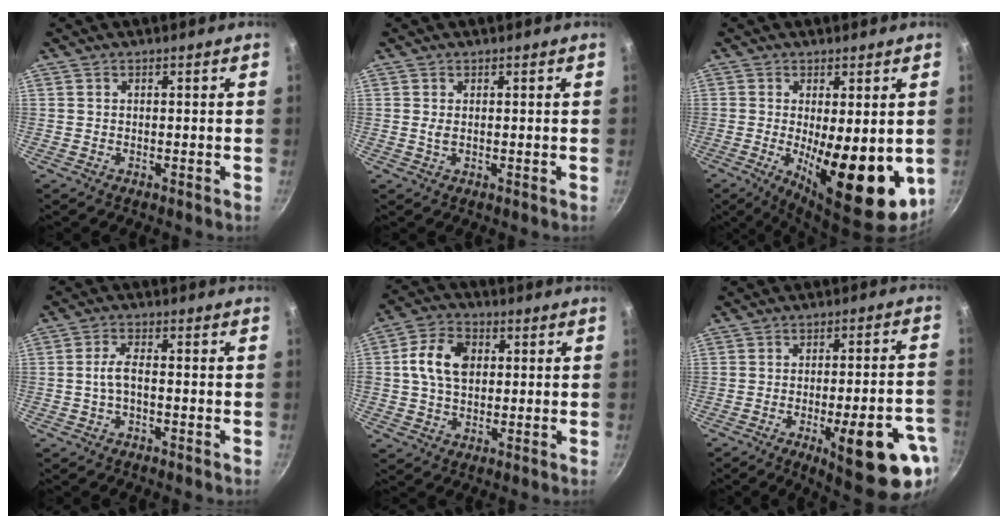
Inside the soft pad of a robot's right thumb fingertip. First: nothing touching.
{"total": 1.1, "force": [0.3, 0.4, 1.0], "torque": [-0.020, -0.004, 0.004]}
{"total": 15.5, "force": [-2.0, 5.4, 14.4], "torque": [-0.186, -0.019, -0.017]}
{"total": 3.7, "force": [-0.9, 1.3, 3.3], "torque": [-0.072, 0.017, -0.024]}
{"total": 9.8, "force": [1.6, 6.9, 6.7], "torque": [-0.106, 0.012, 0.017]}
{"total": 18.4, "force": [-7.1, 5.0, 16.2], "torque": [-0.185, 0.019, -0.089]}